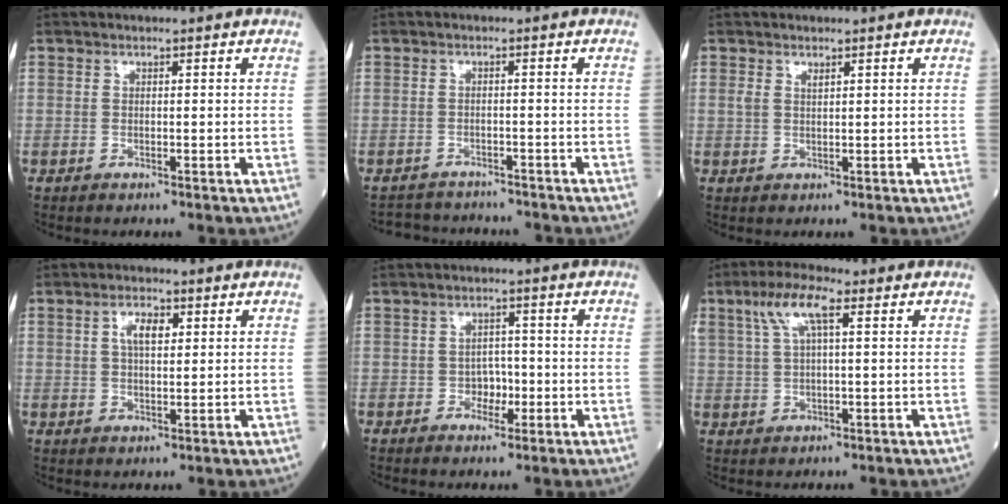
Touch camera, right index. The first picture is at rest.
{"total": 6.2, "force": [-5.9, 1.6, 0.4], "torque": [-0.004, 0.008, -0.079]}
{"total": 1.2, "force": [0.8, 0.4, 0.8], "torque": [-0.021, 0.008, 0.018]}
{"total": 3.9, "force": [1.3, 1.5, 3.3], "torque": [-0.062, 0.005, 0.023]}
{"total": 2.9, "force": [-1.0, 2.1, 1.8], "torque": [-0.021, 0.007, -0.017]}
{"total": 6.4, "force": [2.8, 1.4, 5.6], "torque": [-0.120, 0.023, 0.055]}